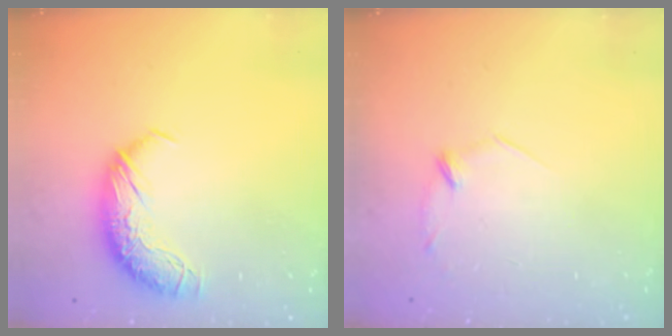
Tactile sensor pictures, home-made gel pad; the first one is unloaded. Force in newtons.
{"total": 7.0, "press": 7.0, "slide": 0.9}